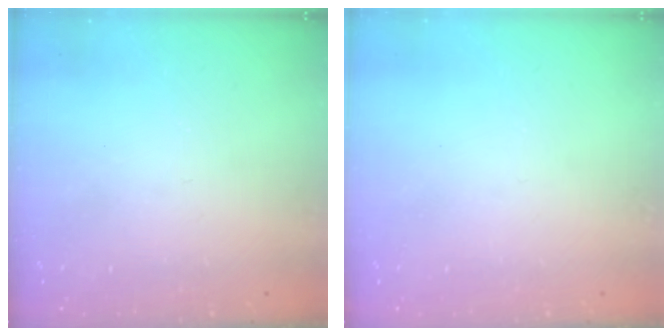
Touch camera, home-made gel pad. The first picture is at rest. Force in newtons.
{"total": 0.0}